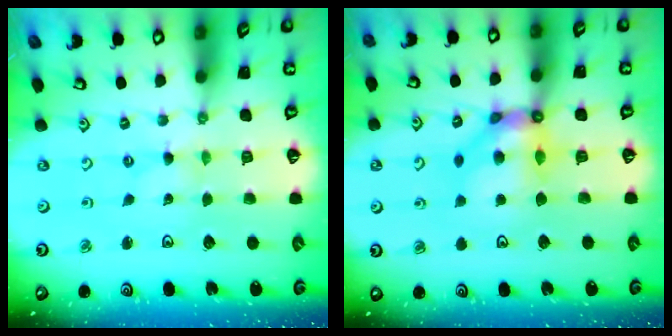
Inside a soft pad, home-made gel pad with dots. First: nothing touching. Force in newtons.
{"total": 9.9, "press": 9.8, "slide": 1.0}